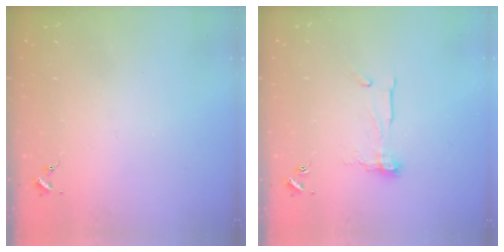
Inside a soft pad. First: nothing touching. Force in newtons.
{"total": 8.8, "press": 8.7, "slide": 0.7}